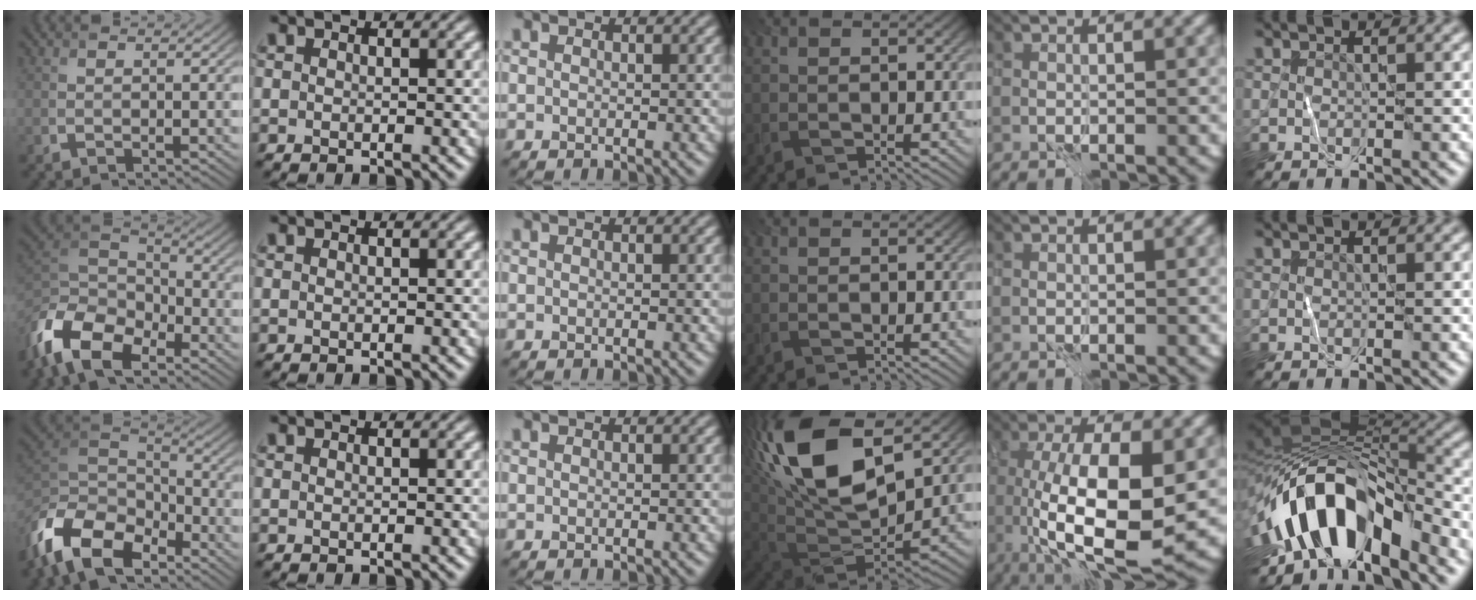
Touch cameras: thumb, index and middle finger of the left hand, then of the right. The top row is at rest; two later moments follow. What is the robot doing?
{"motion": "wipe", "object": "whiteboard"}